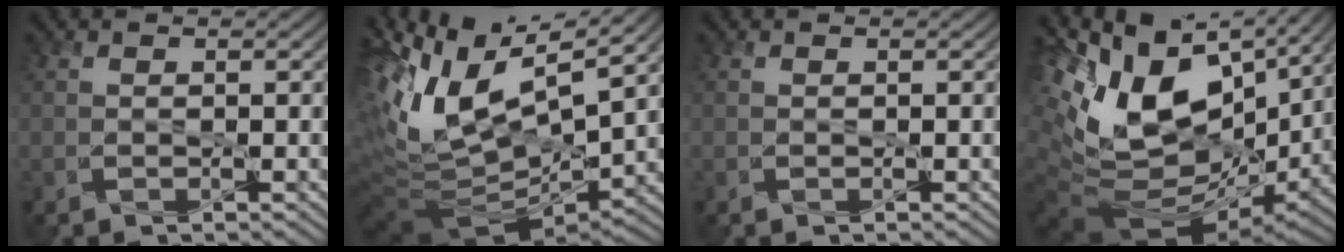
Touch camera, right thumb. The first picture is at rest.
{"total": 16.0, "force": [5.3, 6.8, 13.5], "torque": [-0.286, 0.003, 0.119]}
{"total": 0.0}
{"total": 16.9, "force": [5.8, 10.1, 12.2], "torque": [-0.276, 0.001, 0.113]}